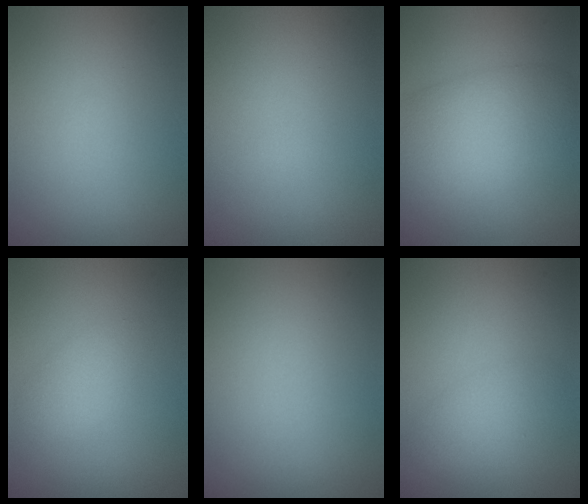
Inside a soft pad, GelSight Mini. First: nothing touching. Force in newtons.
{"total": 0.0}
{"total": 7.8, "press": 7.8, "slide": 0.3}
{"total": 1.8, "press": 1.8, "slide": 0.1}
{"total": 0.0}
{"total": 1.9, "press": 1.9, "slide": 0.1}